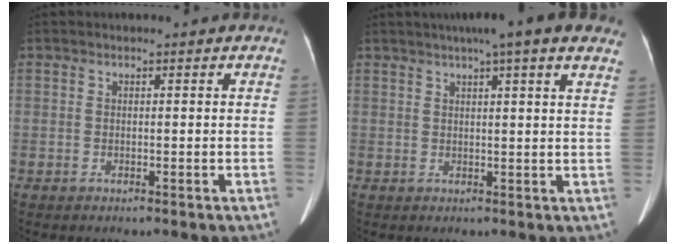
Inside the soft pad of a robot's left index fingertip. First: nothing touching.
{"total": 12.0, "force": [8.9, 0.8, 8.0], "torque": [-0.110, 0.031, 0.101]}